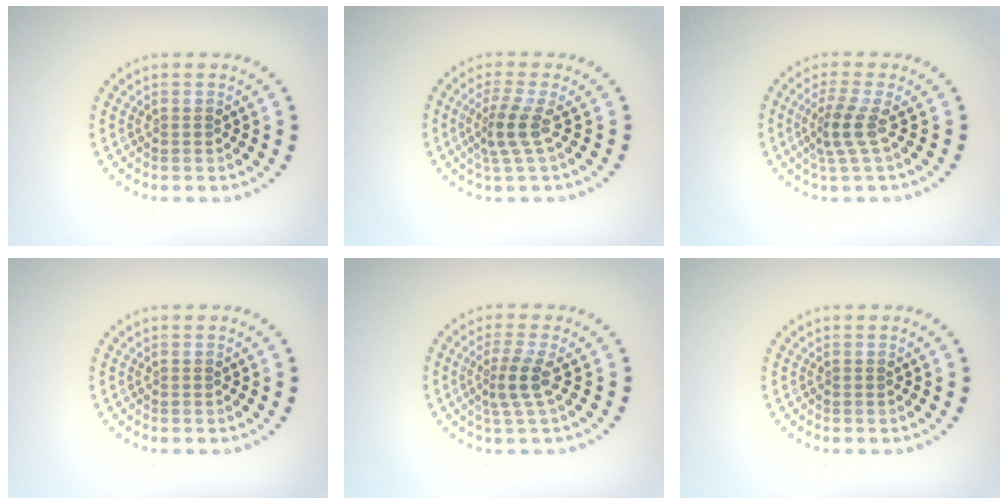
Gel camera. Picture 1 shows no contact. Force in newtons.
{"total": 2.7, "press": 1.9, "slide": 1.9}
{"total": 2.6, "press": 1.8, "slide": 1.8}
{"total": 0.0}
{"total": 2.5, "press": 1.8, "slide": 1.7}
{"total": 0.0}